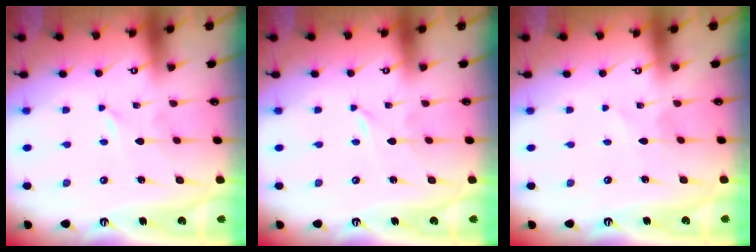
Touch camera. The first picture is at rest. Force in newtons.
{"total": 0.0}
{"total": 1.4, "press": 1.4, "slide": 0.2}